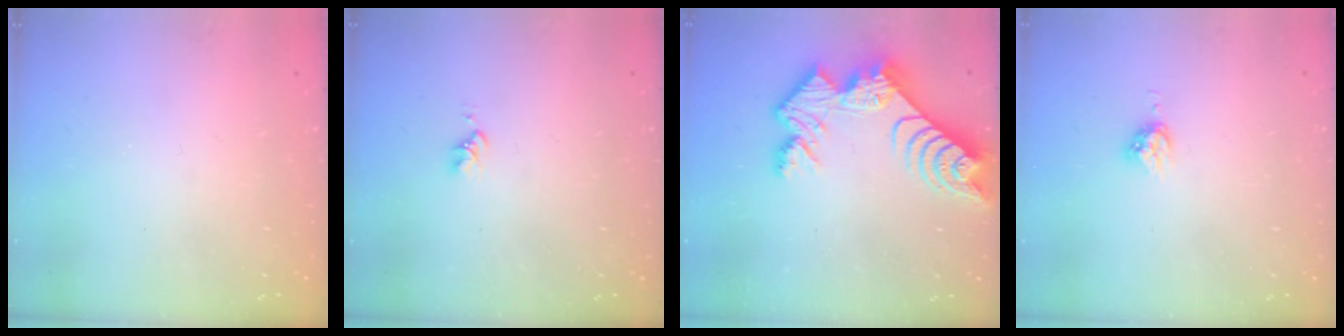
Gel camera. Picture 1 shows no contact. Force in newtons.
{"total": 2.6, "press": 2.6, "slide": 0.4}
{"total": 12.9, "press": 12.9, "slide": 1.0}
{"total": 4.8, "press": 4.7, "slide": 0.7}